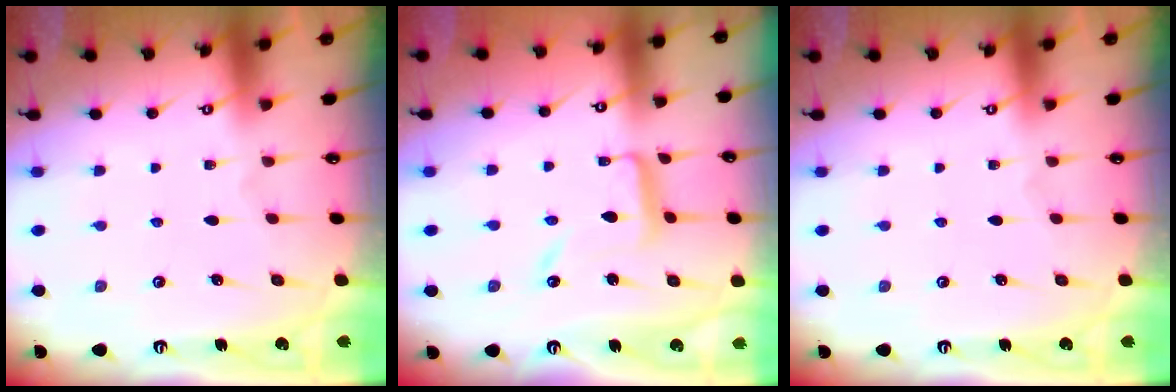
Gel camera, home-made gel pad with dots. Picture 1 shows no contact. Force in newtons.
{"total": 11.1, "press": 11.0, "slide": 0.9}
{"total": 0.0}